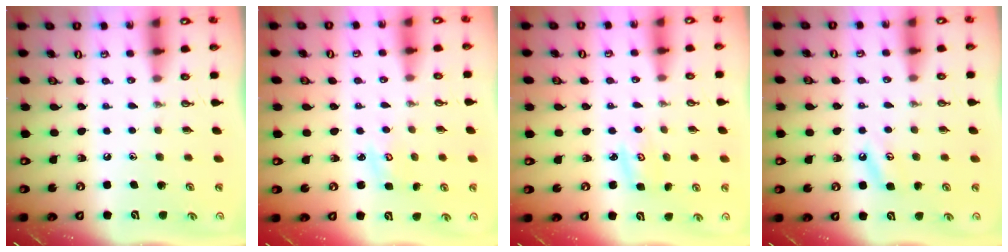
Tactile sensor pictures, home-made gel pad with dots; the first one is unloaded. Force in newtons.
{"total": 2.3, "press": 2.2, "slide": 0.3}
{"total": 2.8, "press": 2.8, "slide": 0.3}
{"total": 3.4, "press": 3.3, "slide": 0.7}